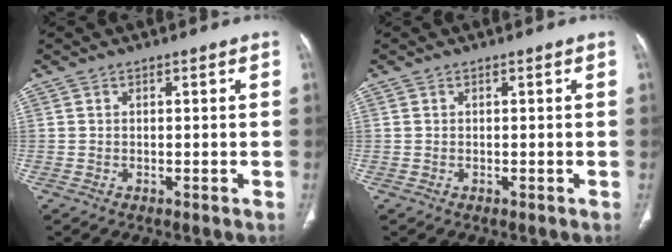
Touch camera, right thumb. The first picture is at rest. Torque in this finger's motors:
{"motor_torque": [0.22, 0.03, -0.22, 0.11, 0.01]}